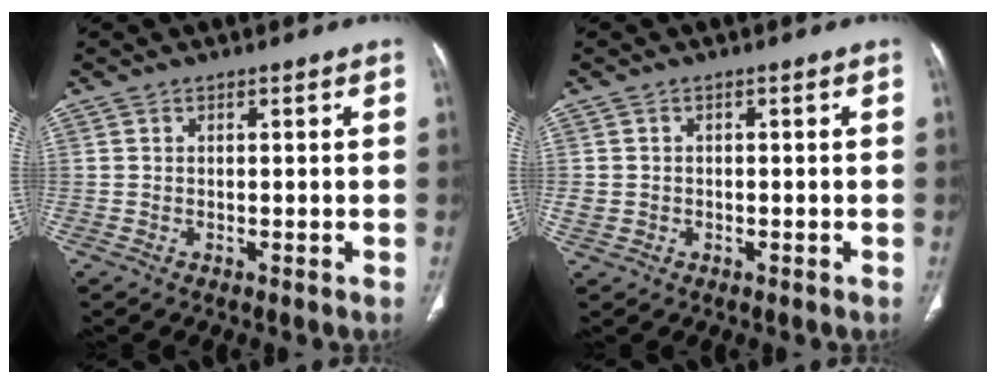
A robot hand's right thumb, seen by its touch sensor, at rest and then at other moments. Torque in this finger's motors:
{"motor_torque": [-0.16, -0.16, 0.35, 0.04, 0.09]}